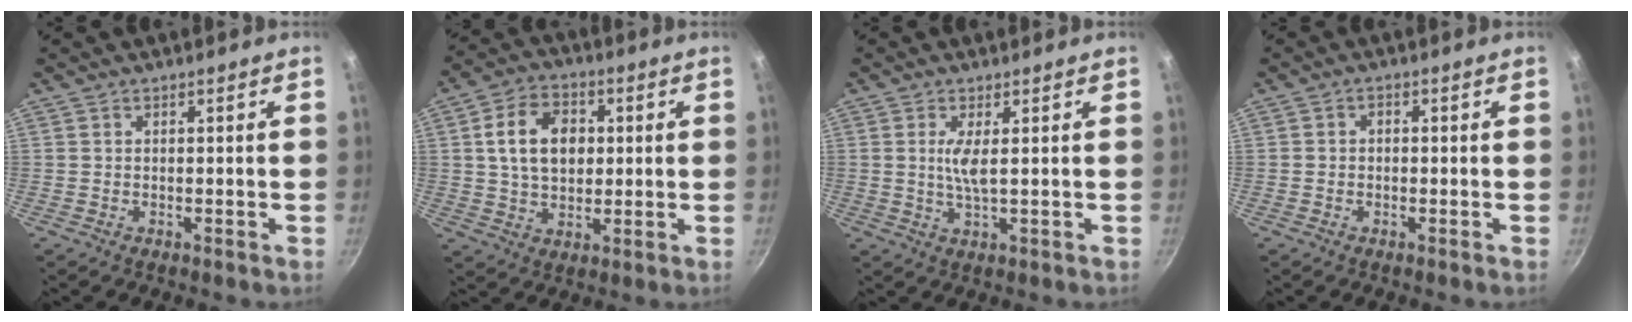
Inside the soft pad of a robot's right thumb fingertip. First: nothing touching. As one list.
[{"total": 11.4, "force": [1.8, 8.1, 7.8], "torque": [-0.112, 0.008, 0.026]}, {"total": 3.8, "force": [0.7, 0.6, 3.7], "torque": [-0.082, -0.007, 0.016]}, {"total": 1.2, "force": [-0.3, 1.0, 0.6], "torque": [-0.011, 0.006, -0.009]}]